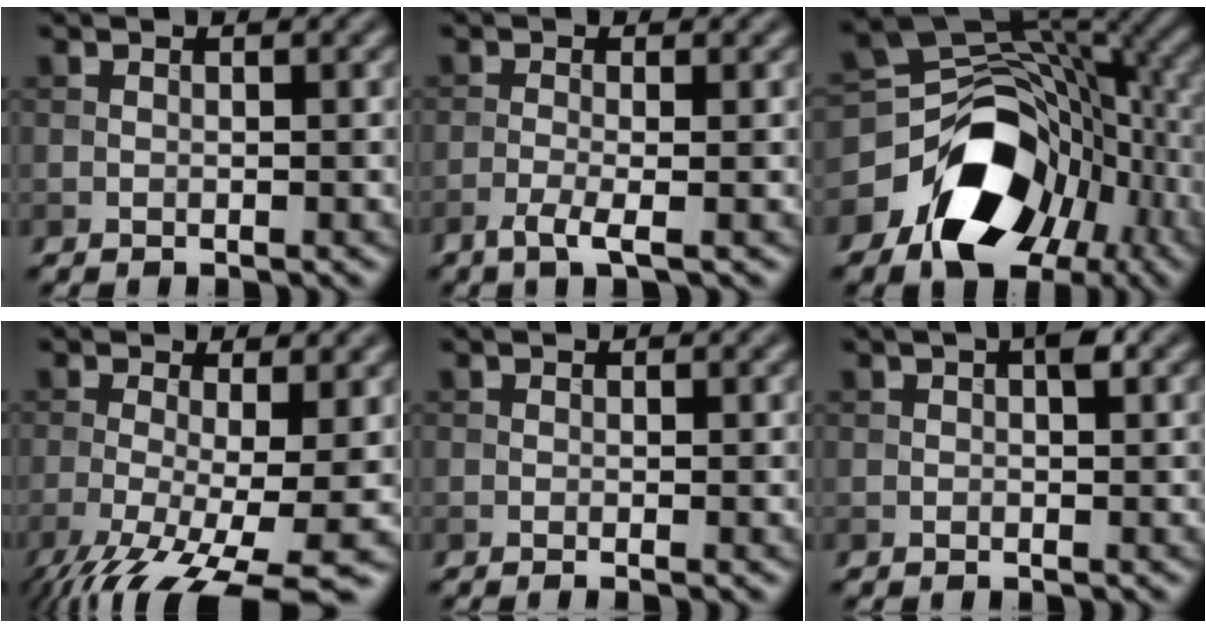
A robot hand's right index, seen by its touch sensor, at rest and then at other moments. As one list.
[{"total": 2.4, "force": [-1.2, 0.4, 2.0], "torque": [-0.037, -0.001, -0.032]}, {"total": 12.8, "force": [-6.1, 8.5, 7.4], "torque": [-0.117, -0.003, -0.106]}, {"total": 10.5, "force": [-4.5, 3.0, 9.0], "torque": [-0.161, -0.025, -0.075]}, {"total": 1.0, "force": [-0.2, 0.3, 0.9], "torque": [-0.011, -0.006, -0.006]}, {"total": 1.8, "force": [0.4, 0.6, 1.7], "torque": [-0.024, 0.004, 0.004]}]